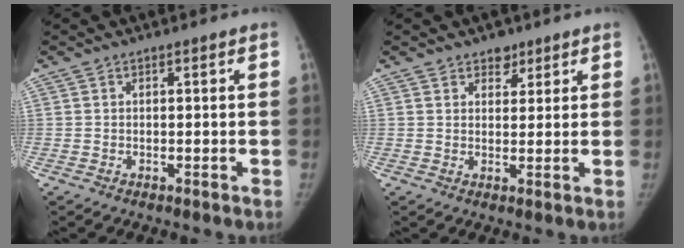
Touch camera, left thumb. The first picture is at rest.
{"total": 3.2, "force": [2.2, 2.1, 0.9], "torque": [0.011, -0.012, 0.031]}